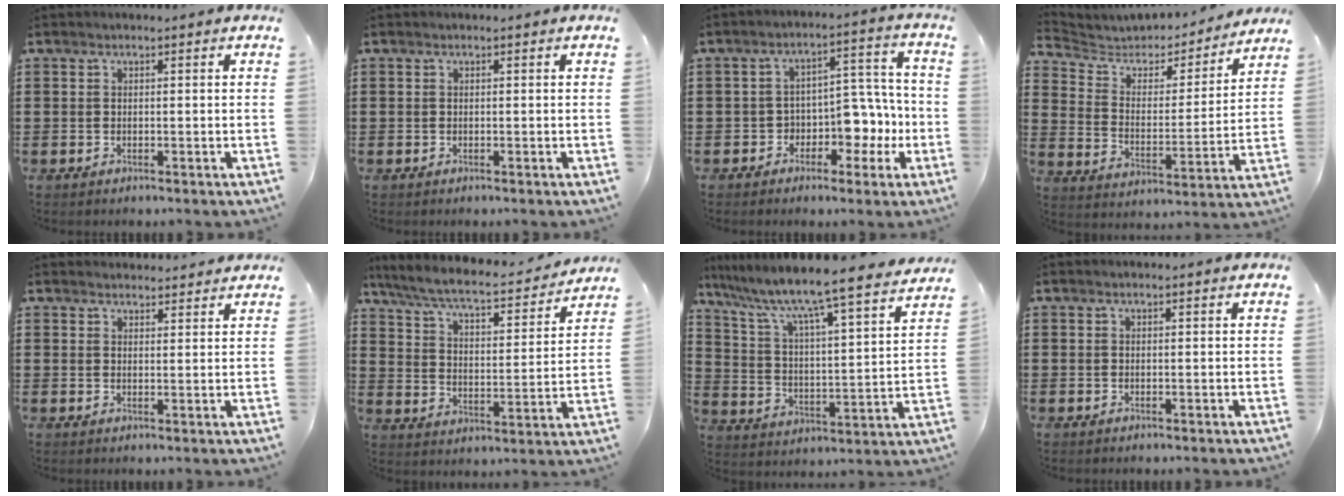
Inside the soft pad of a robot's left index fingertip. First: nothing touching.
{"total": 0.0}
{"total": 6.3, "force": [-2.0, 4.8, 3.6], "torque": [-0.066, 0.009, -0.039]}
{"total": 4.4, "force": [3.8, 2.1, 0.5], "torque": [-0.040, -0.032, 0.059]}
{"total": 2.2, "force": [2.2, 0.2, -0.2], "torque": [-0.002, -0.002, 0.042]}
{"total": 6.6, "force": [6.0, 0.6, 2.9], "torque": [-0.083, -0.040, 0.097]}
{"total": 7.8, "force": [6.9, -0.7, 3.6], "torque": [-0.101, -0.068, 0.105]}
{"total": 0.0}